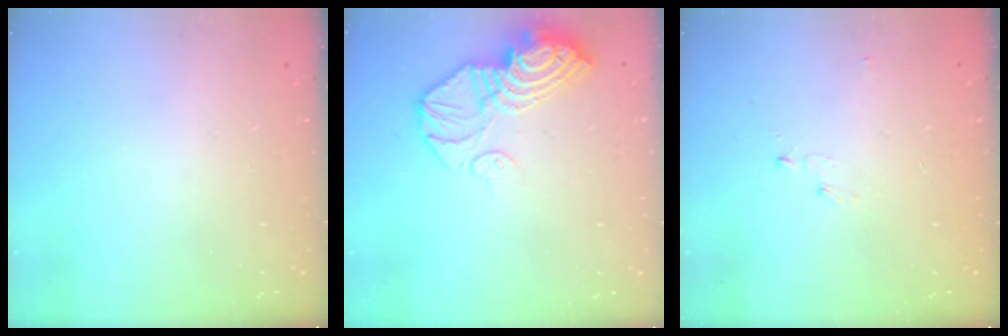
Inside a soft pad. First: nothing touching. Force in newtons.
{"total": 16.7, "press": 16.6, "slide": 2.0}
{"total": 2.8, "press": 2.8, "slide": 0.3}